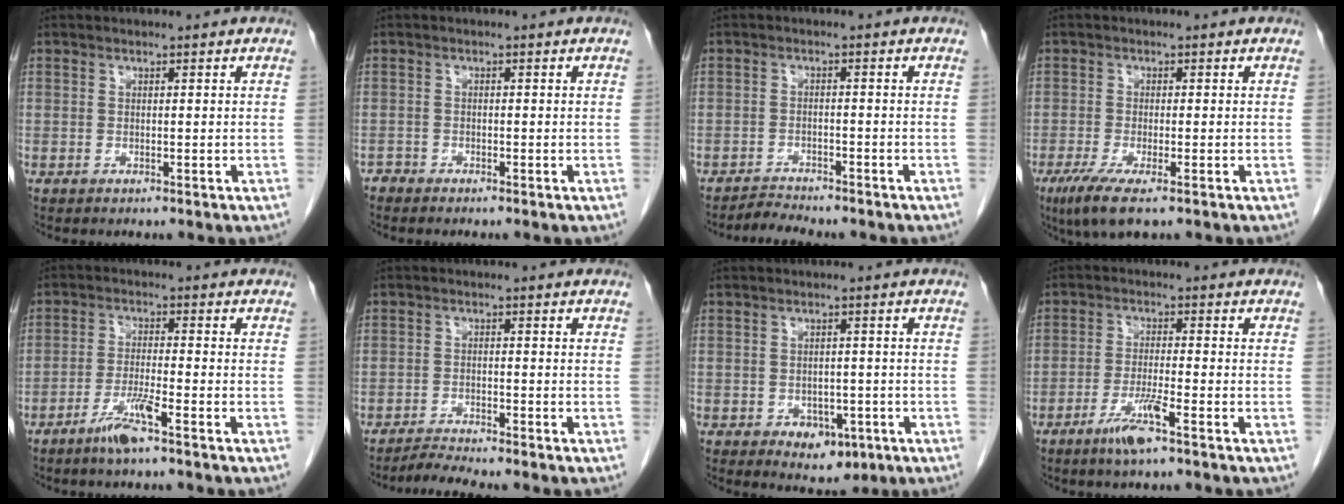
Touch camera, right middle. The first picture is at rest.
{"total": 0.9, "force": [-0.8, 0.2, -0.2], "torque": [0.002, -0.001, -0.017]}
{"total": 2.9, "force": [-2.9, 0.0, 0.2], "torque": [-0.009, -0.013, -0.047]}
{"total": 5.5, "force": [-3.3, 0.7, 4.4], "torque": [-0.089, -0.020, -0.056]}
{"total": 4.9, "force": [-3.3, -0.2, 3.6], "torque": [-0.072, -0.008, -0.067]}
{"total": 3.4, "force": [-3.2, -1.1, 0.5], "torque": [-0.021, -0.019, -0.057]}
{"total": 4.6, "force": [-2.1, 2.9, 2.9], "torque": [-0.037, 0.000, -0.017]}
{"total": 5.1, "force": [-3.2, -0.2, 4.0], "torque": [-0.079, -0.009, -0.064]}